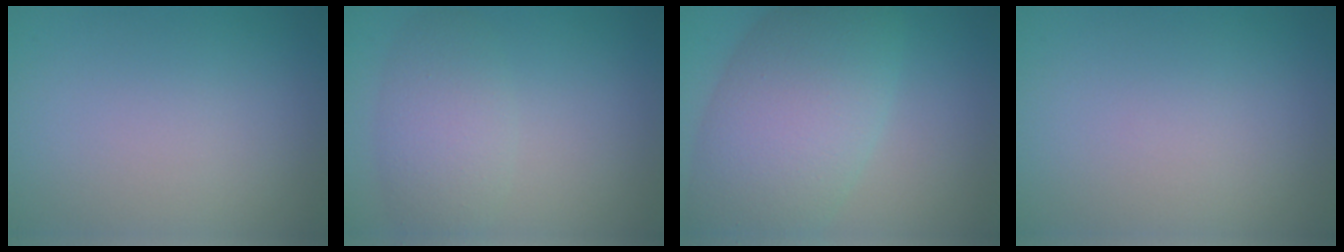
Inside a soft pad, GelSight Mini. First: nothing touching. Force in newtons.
{"total": 4.1, "press": 4.1, "slide": 0.4}
{"total": 10.0, "press": 10.0, "slide": 0.4}
{"total": 0.0}